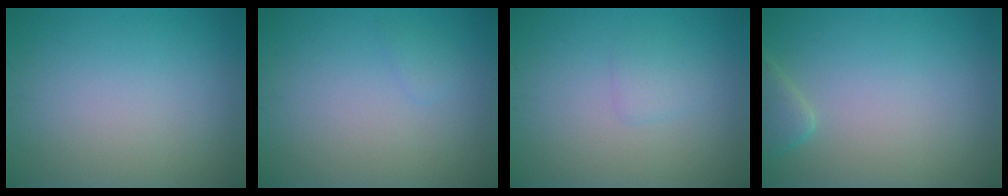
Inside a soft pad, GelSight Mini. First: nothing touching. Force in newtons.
{"total": 0.7, "press": 0.7, "slide": 0.0}
{"total": 1.1, "press": 1.1, "slide": 0.1}
{"total": 1.8, "press": 1.8, "slide": 0.2}